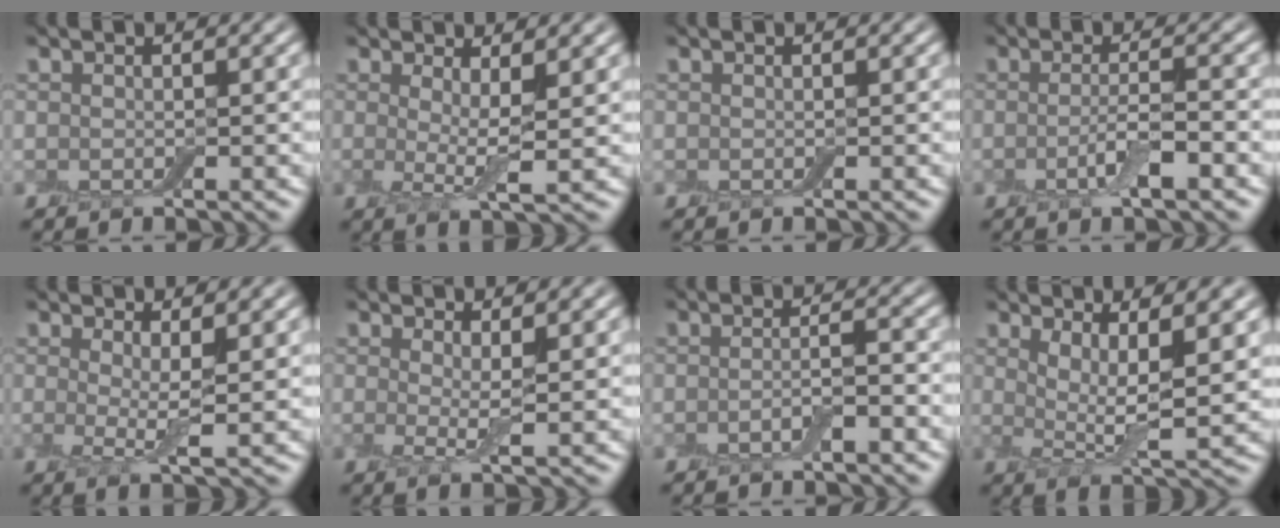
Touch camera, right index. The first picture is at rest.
{"total": 3.3, "force": [0.8, 0.7, 3.2], "torque": [-0.050, -0.012, 0.012]}
{"total": 0.0}
{"total": 3.3, "force": [-0.8, 0.7, 3.1], "torque": [-0.060, -0.004, -0.019]}
{"total": 3.0, "force": [0.8, 0.6, 2.8], "torque": [-0.047, -0.013, 0.012]}
{"total": 2.4, "force": [0.7, 0.4, 2.2], "torque": [-0.042, -0.013, 0.012]}
{"total": 2.2, "force": [-0.8, 0.4, 1.9], "torque": [-0.035, 0.004, -0.019]}
{"total": 5.6, "force": [2.2, 1.5, 5.0], "torque": [-0.085, -0.010, 0.037]}